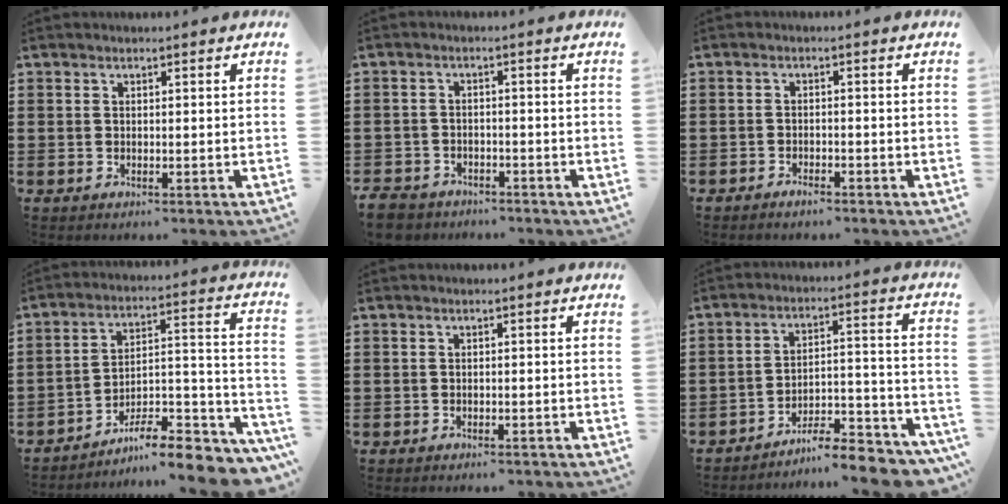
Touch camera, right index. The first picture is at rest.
{"total": 3.3, "force": [-3.2, 0.9, 0.2], "torque": [-0.021, -0.002, -0.072]}
{"total": 1.4, "force": [-1.3, 0.4, 0.3], "torque": [-0.009, 0.001, -0.025]}
{"total": 9.3, "force": [-7.6, 2.3, 4.9], "torque": [-0.063, 0.016, -0.139]}
{"total": 0.6, "force": [-0.5, 0.2, 0.1], "torque": [-0.004, 0.000, -0.011]}
{"total": 8.0, "force": [-7.5, 0.8, 2.7], "torque": [-0.031, 0.016, -0.144]}